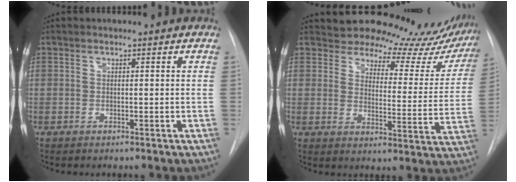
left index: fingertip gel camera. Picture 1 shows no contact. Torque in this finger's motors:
{"motor_torque": [1.05, -1.09, 0.06, -0.03]}